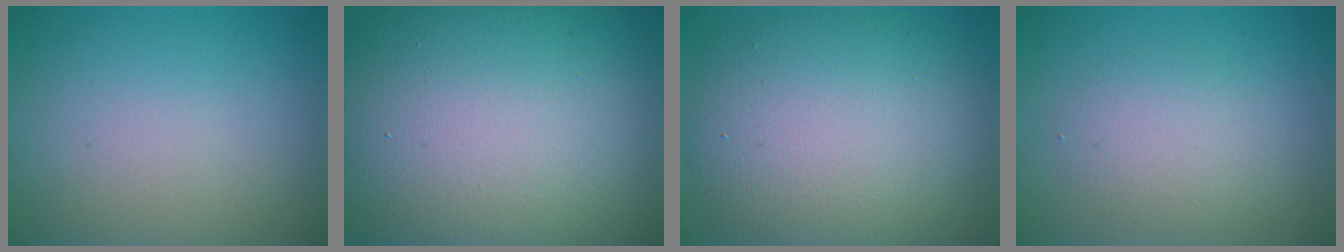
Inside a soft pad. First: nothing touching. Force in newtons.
{"total": 20.6, "press": 20.6, "slide": 1.3}
{"total": 11.1, "press": 11.1, "slide": 0.8}
{"total": 2.7, "press": 2.7, "slide": 0.2}